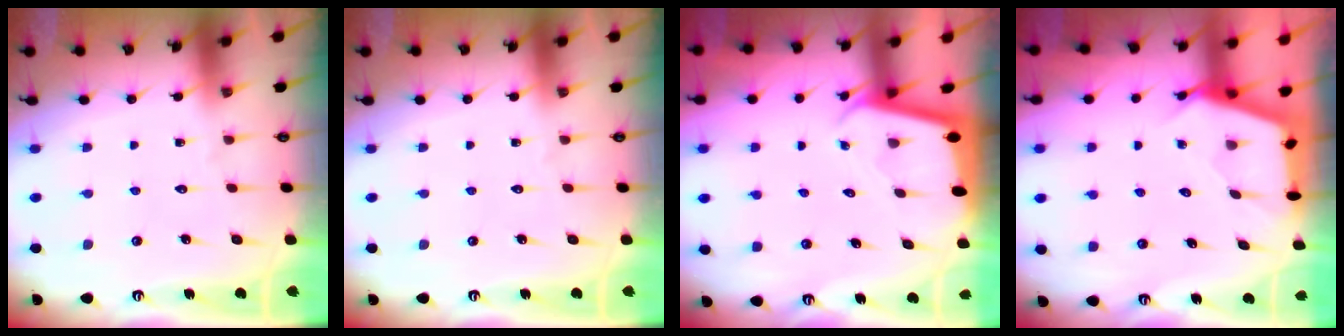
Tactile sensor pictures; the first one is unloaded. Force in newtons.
{"total": 0.0}
{"total": 1.7, "press": 1.7, "slide": 0.1}
{"total": 2.7, "press": 2.7, "slide": 0.3}